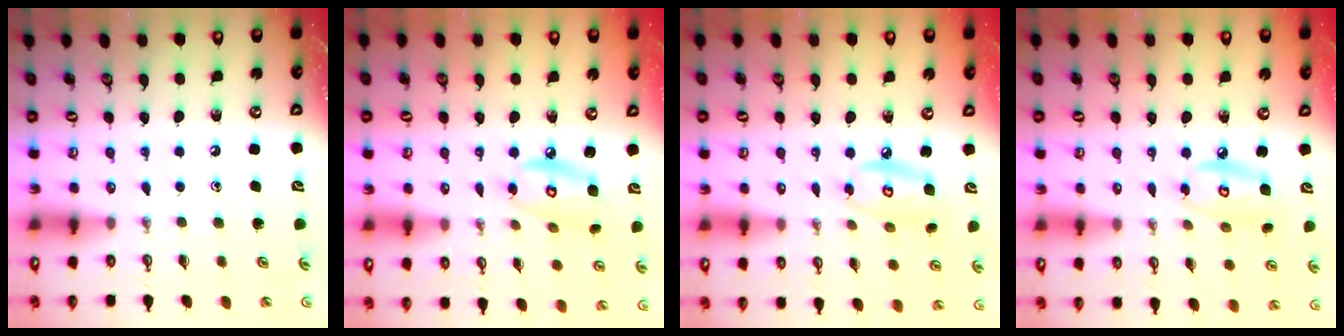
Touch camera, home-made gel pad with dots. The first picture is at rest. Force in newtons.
{"total": 9.3, "press": 9.3, "slide": 0.6}
{"total": 8.6, "press": 8.6, "slide": 0.5}
{"total": 8.6, "press": 8.6, "slide": 0.5}